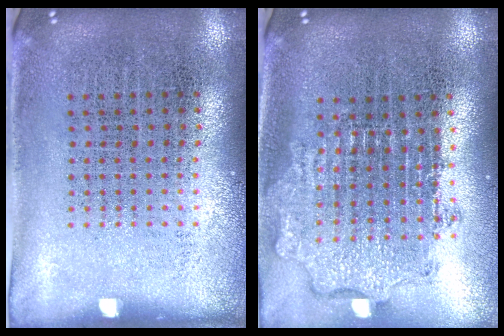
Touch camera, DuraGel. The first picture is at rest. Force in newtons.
{"total": 1.9, "press": 1.4, "slide": 1.2}